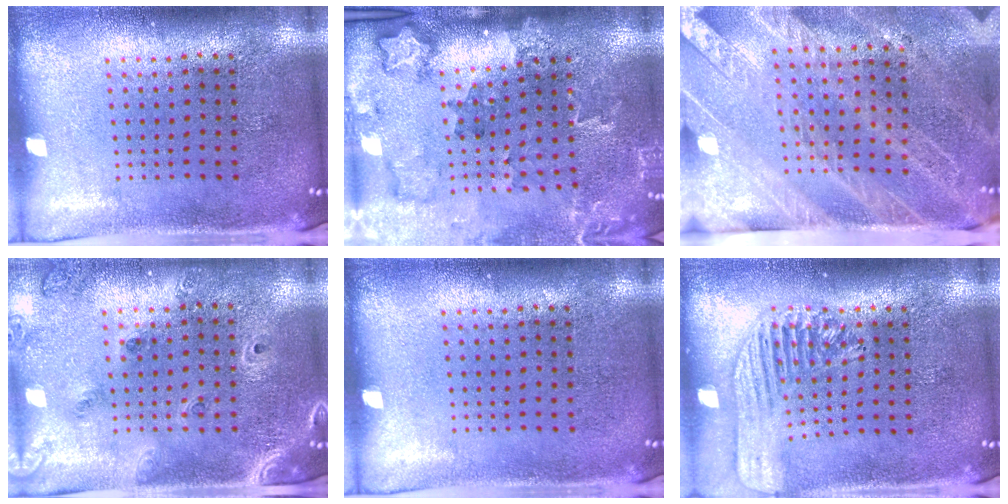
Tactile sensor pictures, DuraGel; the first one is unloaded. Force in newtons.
{"total": 1.9, "press": 1.8, "slide": 0.4}
{"total": 3.4, "press": 2.9, "slide": 1.7}
{"total": 1.5, "press": 1.4, "slide": 0.6}
{"total": 0.0}
{"total": 1.7, "press": 1.5, "slide": 0.7}